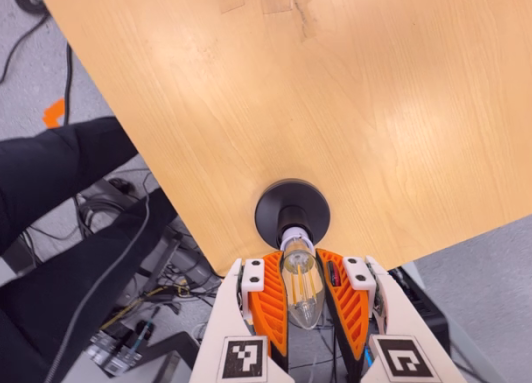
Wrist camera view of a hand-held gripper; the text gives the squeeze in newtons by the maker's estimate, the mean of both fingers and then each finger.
{"total": 23.7, "left": 23.4, "right": 24.1}